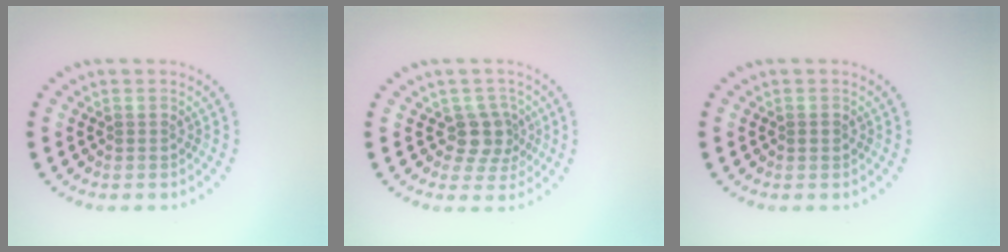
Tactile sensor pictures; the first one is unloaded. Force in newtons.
{"total": 2.8, "press": 2.3, "slide": 1.7}
{"total": 0.7, "press": 0.7, "slide": 0.0}